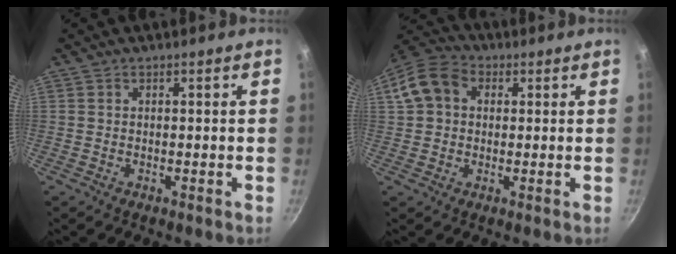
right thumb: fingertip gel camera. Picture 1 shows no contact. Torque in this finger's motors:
{"motor_torque": [-0.50, 0.73, 0.20, -0.19, 0.13]}